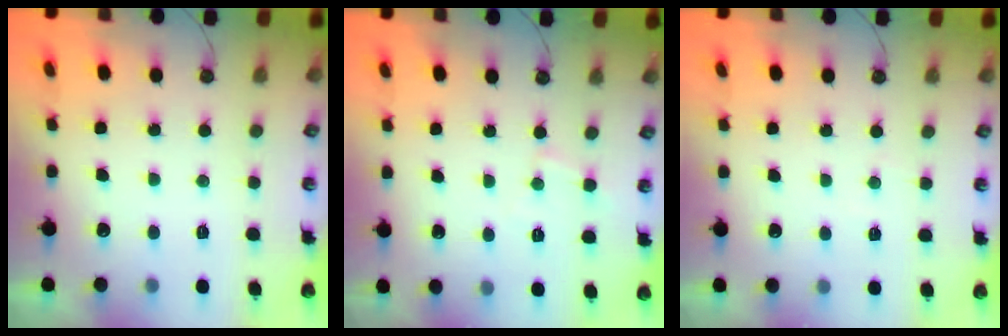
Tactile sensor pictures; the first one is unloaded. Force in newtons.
{"total": 5.2, "press": 5.2, "slide": 0.7}
{"total": 2.2, "press": 2.2, "slide": 0.4}